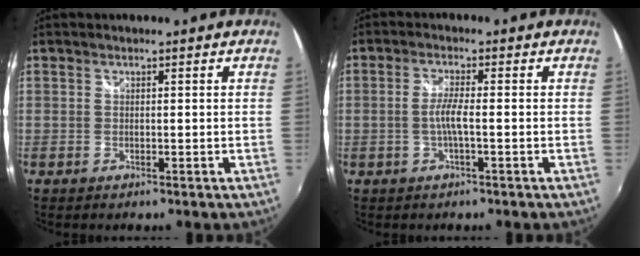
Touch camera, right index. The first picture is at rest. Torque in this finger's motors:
{"motor_torque": [0.81, -0.35, 0.50, 0.13]}